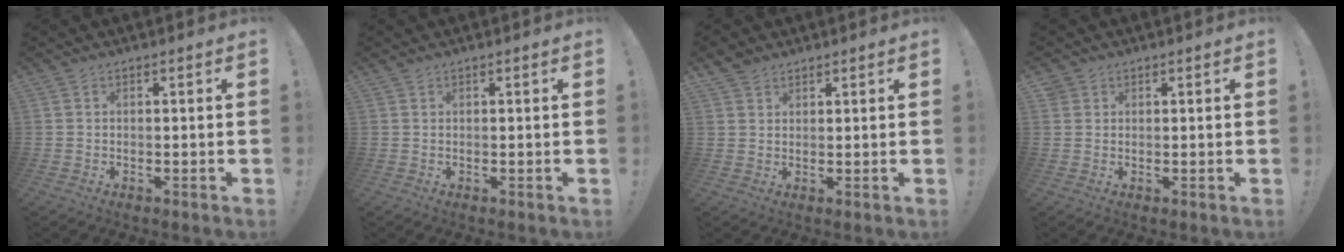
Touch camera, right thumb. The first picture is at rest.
{"total": 0.6, "force": [0.6, 0.2, 0.0], "torque": [0.008, -0.004, 0.010]}
{"total": 3.6, "force": [3.0, 2.0, 0.5], "torque": [-0.002, -0.019, 0.055]}
{"total": 2.0, "force": [1.3, 1.5, 0.2], "torque": [-0.002, -0.006, 0.024]}